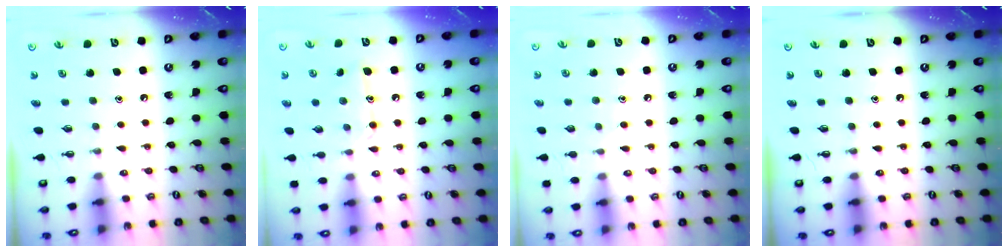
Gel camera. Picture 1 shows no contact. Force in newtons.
{"total": 9.7, "press": 9.7, "slide": 0.5}
{"total": 6.1, "press": 6.1, "slide": 0.7}
{"total": 0.0}